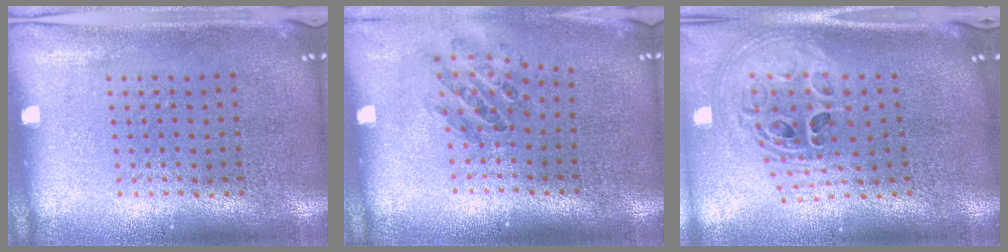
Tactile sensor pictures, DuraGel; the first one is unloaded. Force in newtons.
{"total": 0.9, "press": 0.8, "slide": 0.1}
{"total": 2.1, "press": 1.6, "slide": 1.3}